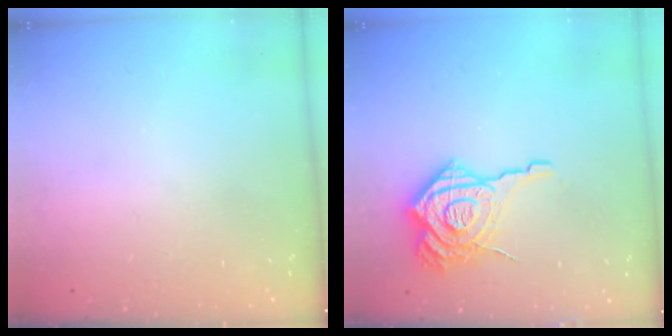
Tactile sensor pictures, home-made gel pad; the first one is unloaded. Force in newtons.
{"total": 17.7, "press": 17.6, "slide": 1.8}